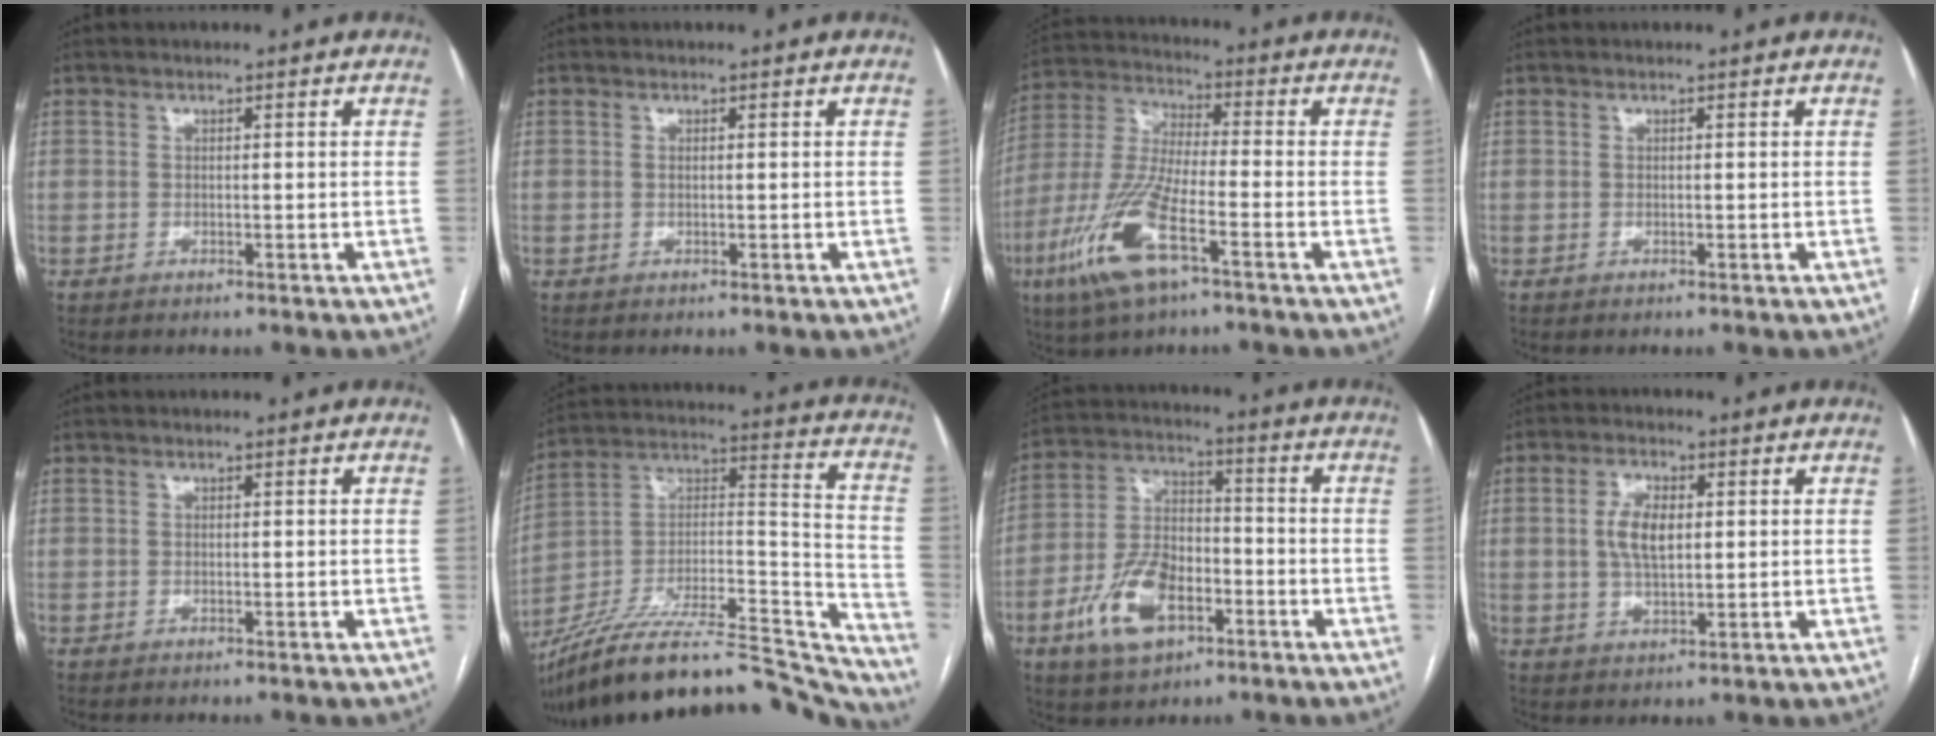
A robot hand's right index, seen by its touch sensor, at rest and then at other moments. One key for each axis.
{"total": 0.0}
{"total": 13.8, "fx": -6.5, "fy": 2.7, "fz": 12.0, "tx": -0.265, "ty": -0.017, "tz": -0.125}
{"total": 0.0}
{"total": 0.0}
{"total": 34.4, "fx": -31.1, "fy": 5.3, "fz": 13.5, "tx": -0.164, "ty": 0.013, "tz": -0.462}
{"total": 12.4, "fx": -5.4, "fy": 6.4, "fz": 9.1, "tx": -0.197, "ty": 0.010, "tz": -0.094}
{"total": 5.6, "fx": 0.8, "fy": 2.5, "fz": 5.0, "tx": -0.103, "ty": 0.007, "tz": 0.017}